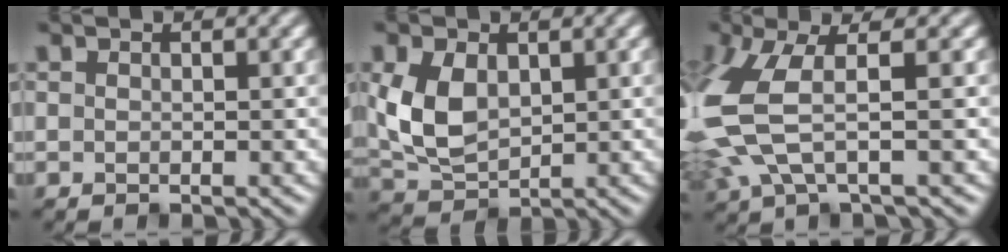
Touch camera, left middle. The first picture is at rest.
{"total": 4.8, "force": [0.7, 3.3, 3.4], "torque": [-0.084, -0.001, 0.021]}
{"total": 6.4, "force": [0.0, 2.3, 5.9], "torque": [-0.170, -0.005, -0.005]}